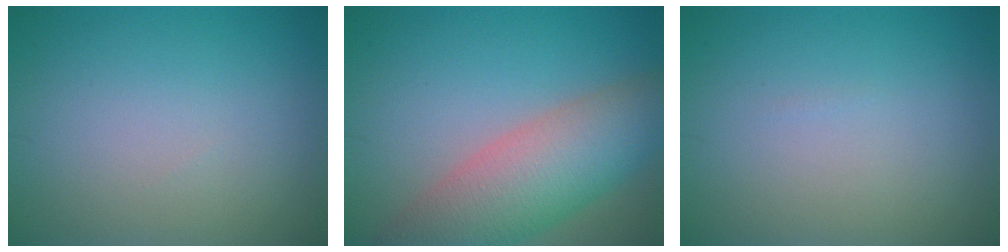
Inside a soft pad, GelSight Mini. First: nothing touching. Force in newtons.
{"total": 8.2, "press": 8.2, "slide": 0.4}
{"total": 0.0}